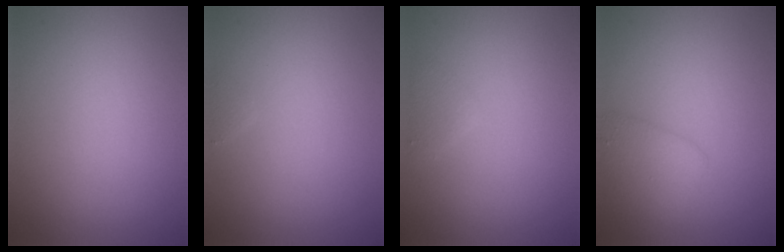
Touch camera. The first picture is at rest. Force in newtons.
{"total": 0.5, "press": 0.5, "slide": 0.0}
{"total": 1.0, "press": 1.0, "slide": 0.1}
{"total": 2.4, "press": 2.4, "slide": 0.1}